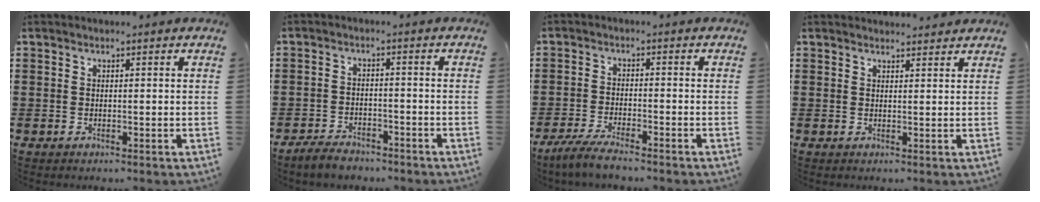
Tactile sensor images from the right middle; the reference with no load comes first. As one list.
[{"total": 3.4, "force": [-3.2, 1.0, 0.7], "torque": [-0.021, 0.005, -0.068]}, {"total": 4.5, "force": [-4.0, 0.4, 1.9], "torque": [-0.046, -0.007, -0.080]}, {"total": 1.6, "force": [1.6, 0.2, 0.1], "torque": [0.002, -0.001, 0.029]}]